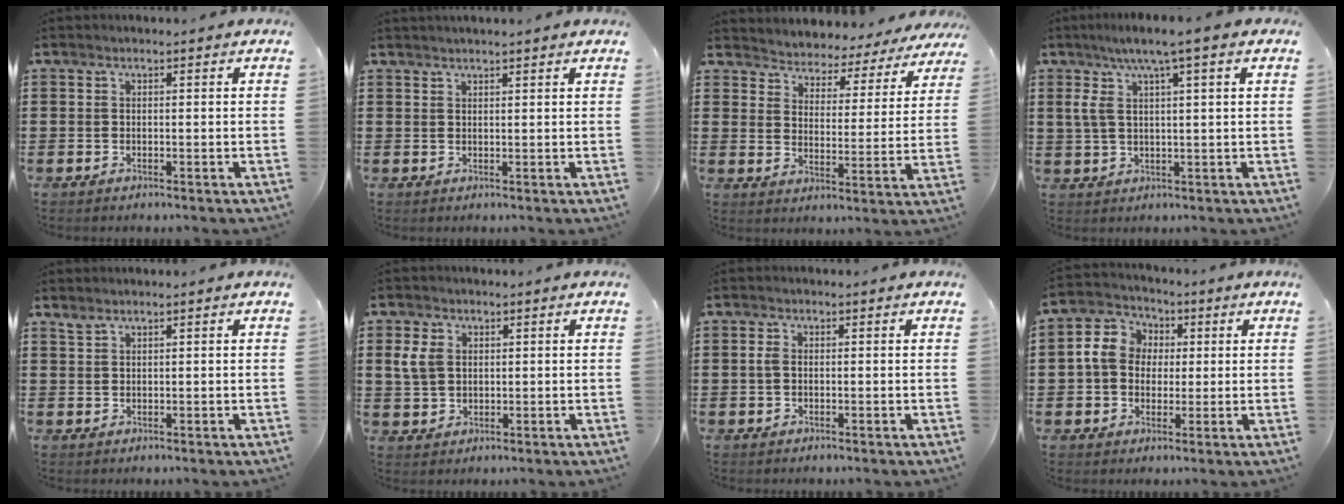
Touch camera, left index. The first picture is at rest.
{"total": 1.3, "force": [1.2, -0.1, 0.5], "torque": [-0.010, -0.001, 0.023]}
{"total": 3.4, "force": [3.3, 0.4, -0.8], "torque": [-0.012, -0.034, 0.049]}
{"total": 6.2, "force": [2.6, 0.8, 5.5], "torque": [-0.123, -0.001, 0.039]}
{"total": 1.1, "force": [1.0, 0.2, 0.4], "torque": [-0.011, 0.001, 0.020]}
{"total": 3.8, "force": [1.2, 2.9, 2.2], "torque": [-0.069, 0.007, 0.015]}
{"total": 1.7, "force": [0.0, 1.0, 1.3], "torque": [-0.037, 0.002, -0.003]}
{"total": 6.2, "force": [0.6, 5.6, 2.5], "torque": [-0.077, 0.018, 0.007]}